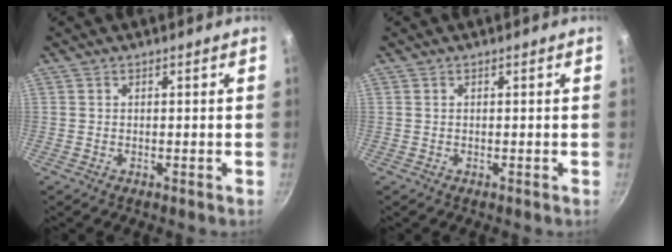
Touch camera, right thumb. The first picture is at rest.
{"total": 0.0}